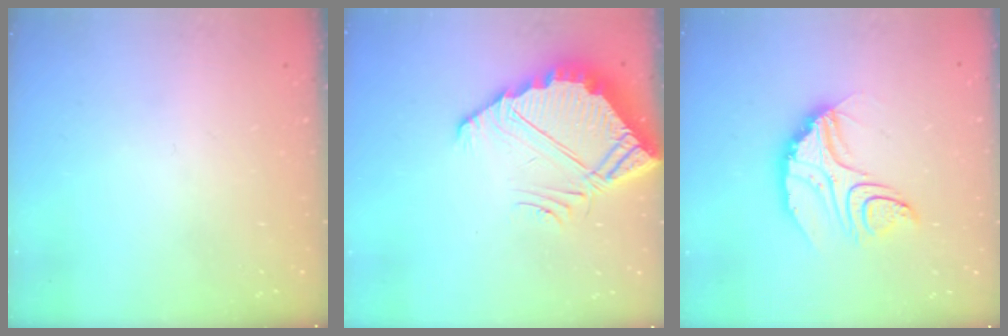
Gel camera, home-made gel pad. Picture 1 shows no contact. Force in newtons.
{"total": 6.9, "press": 6.9, "slide": 0.3}
{"total": 10.4, "press": 10.4, "slide": 0.8}